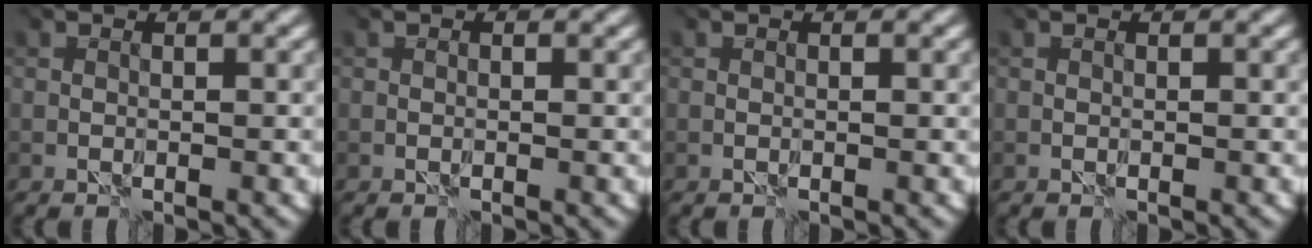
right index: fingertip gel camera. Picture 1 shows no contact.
{"total": 0.0}
{"total": 0.0}
{"total": 0.0}